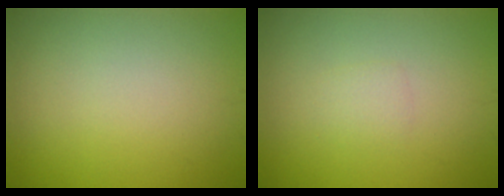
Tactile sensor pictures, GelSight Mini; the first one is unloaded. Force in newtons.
{"total": 0.9, "press": 0.9, "slide": 0.1}